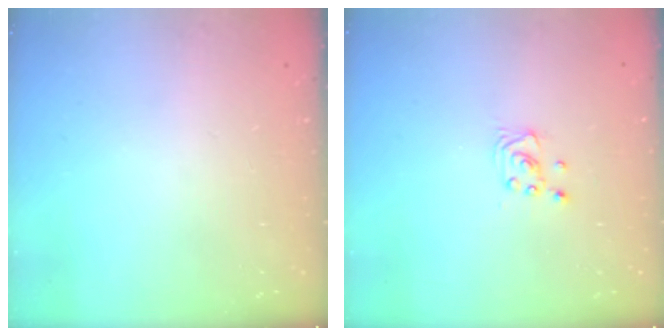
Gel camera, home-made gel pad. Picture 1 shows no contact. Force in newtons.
{"total": 2.2, "press": 2.2, "slide": 0.2}